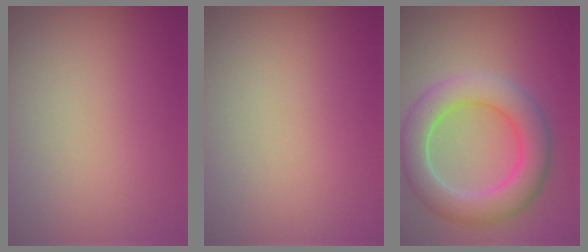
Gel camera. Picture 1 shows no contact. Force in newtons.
{"total": 0.0}
{"total": 6.3, "press": 6.3, "slide": 0.5}